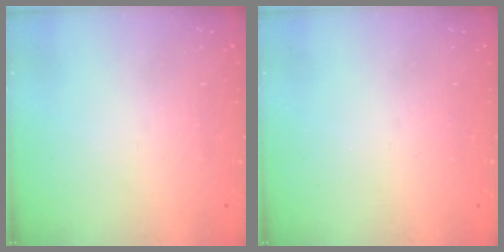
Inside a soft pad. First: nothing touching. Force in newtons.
{"total": 0.0}